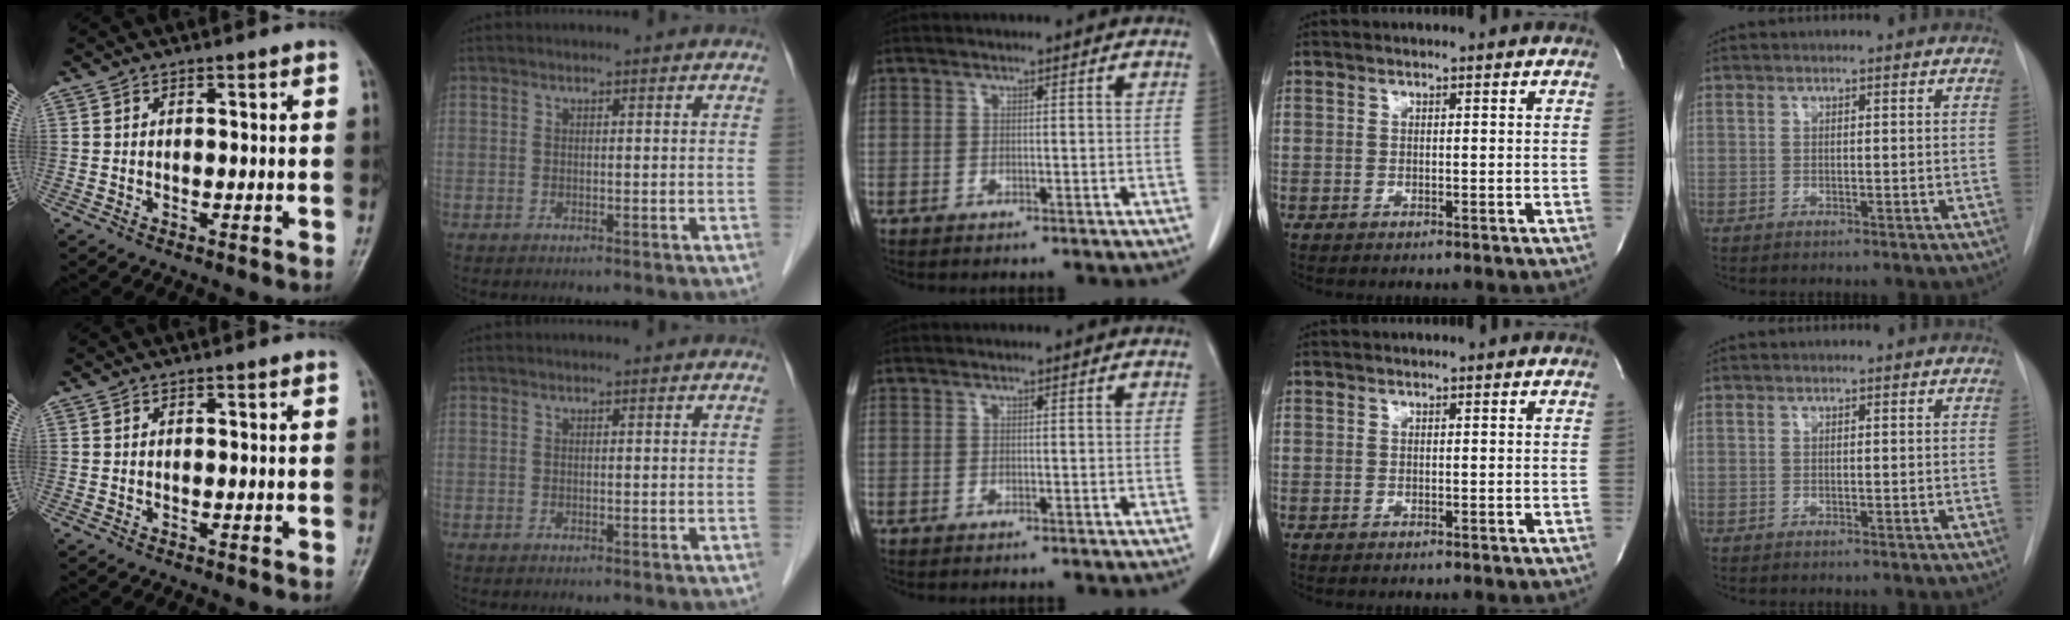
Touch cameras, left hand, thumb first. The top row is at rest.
{}